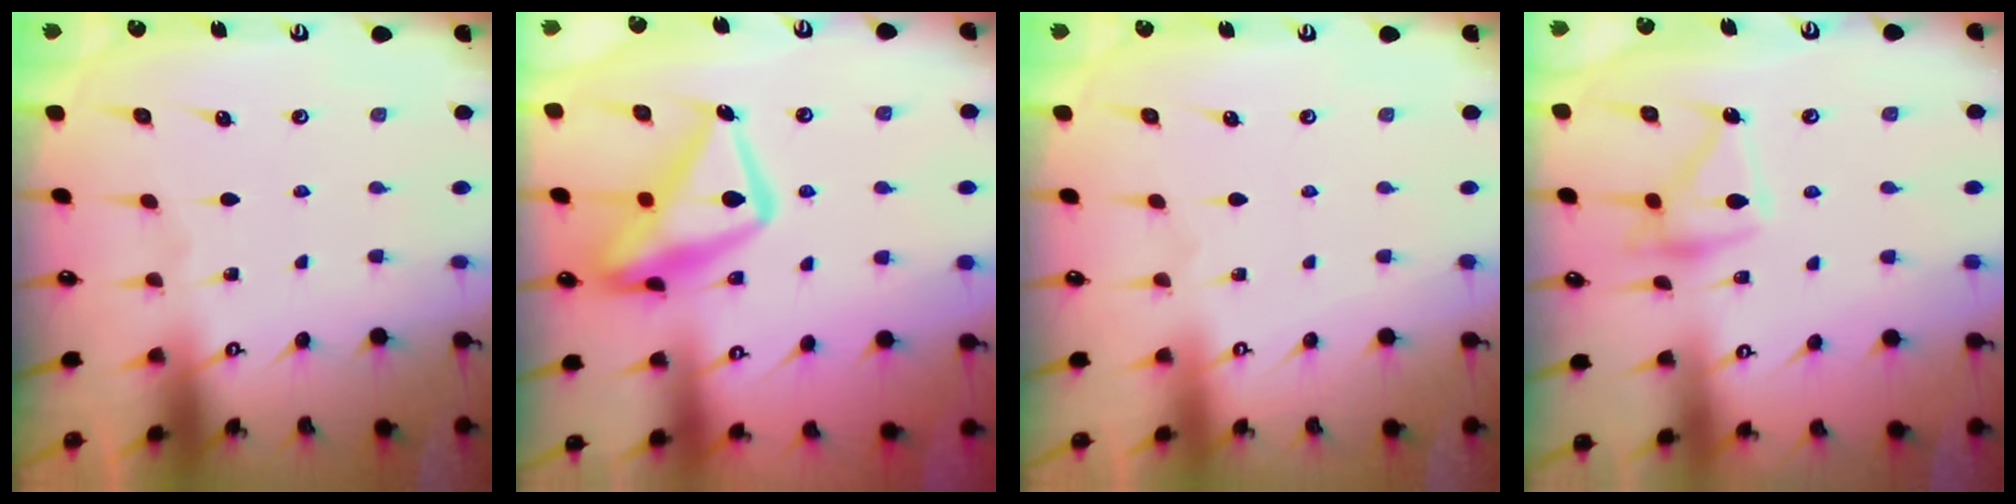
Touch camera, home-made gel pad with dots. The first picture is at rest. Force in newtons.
{"total": 17.1, "press": 17.0, "slide": 1.5}
{"total": 3.9, "press": 3.9, "slide": 0.1}
{"total": 13.3, "press": 13.2, "slide": 0.8}